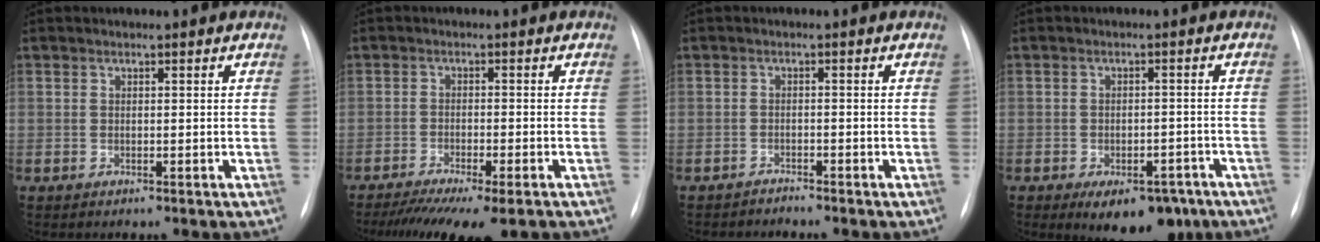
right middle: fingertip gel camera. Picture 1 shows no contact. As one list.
[{"total": 10.3, "force": [-7.8, 1.6, 6.6], "torque": [-0.097, -0.018, -0.119]}, {"total": 1.2, "force": [-1.1, 0.0, -0.6], "torque": [0.011, -0.004, -0.019]}, {"total": 9.2, "force": [-5.8, 4.7, 5.4], "torque": [-0.057, 0.007, -0.075]}]